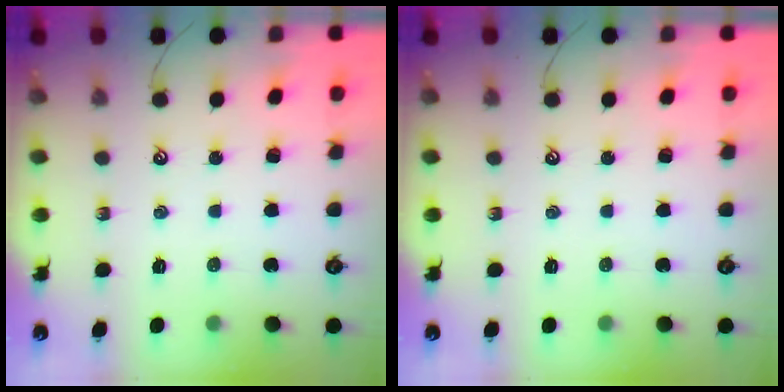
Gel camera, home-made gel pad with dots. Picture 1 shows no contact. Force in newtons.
{"total": 0.0}